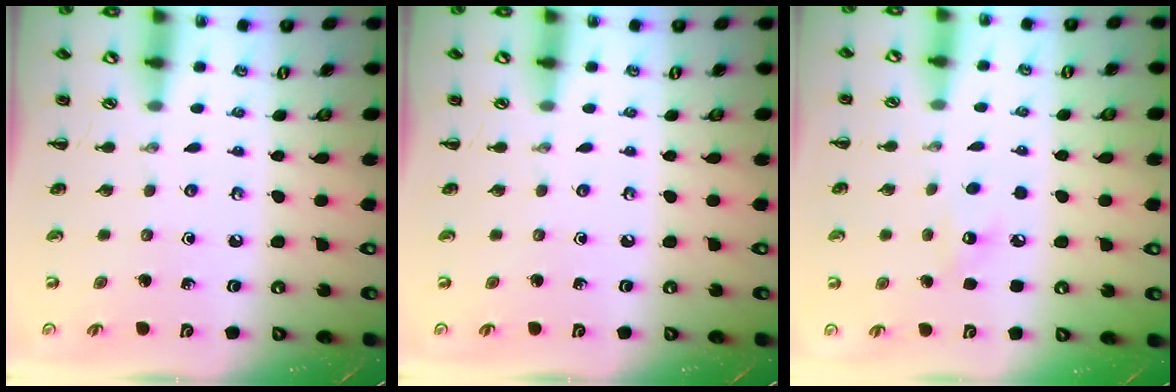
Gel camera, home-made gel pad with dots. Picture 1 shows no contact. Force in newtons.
{"total": 0.0}
{"total": 5.5, "press": 5.3, "slide": 1.4}